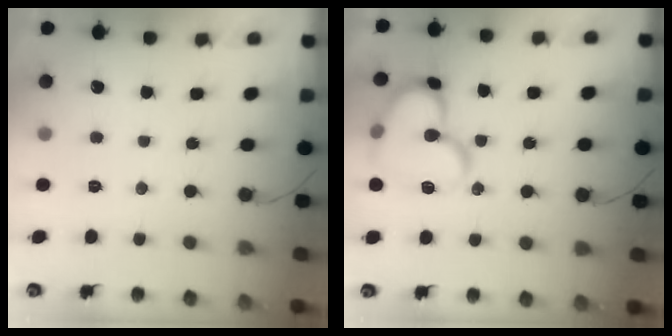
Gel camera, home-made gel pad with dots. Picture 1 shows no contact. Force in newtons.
{"total": 16.4, "press": 16.3, "slide": 1.6}